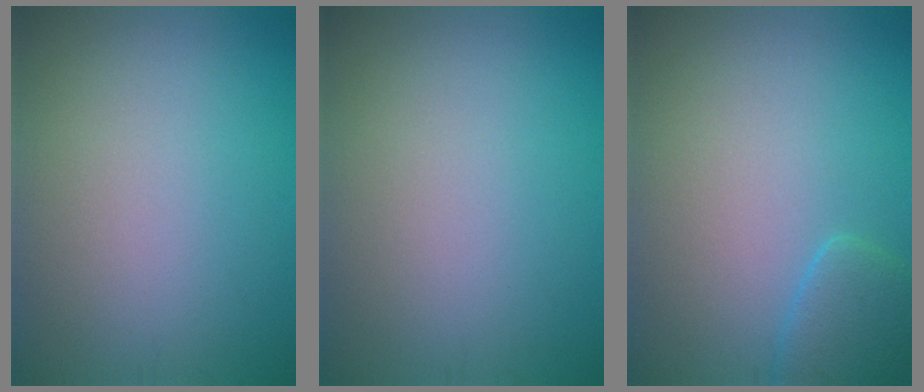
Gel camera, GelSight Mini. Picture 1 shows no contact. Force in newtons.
{"total": 0.0}
{"total": 2.5, "press": 2.5, "slide": 0.3}